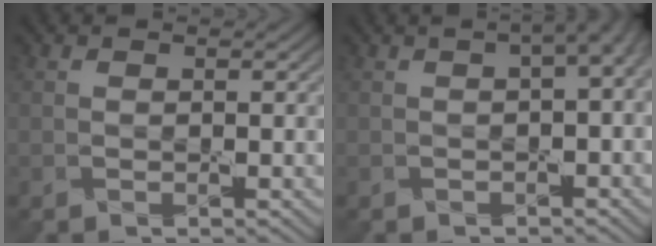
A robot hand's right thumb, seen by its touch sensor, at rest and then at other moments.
{"total": 4.4, "force": [0.9, 1.4, 4.1], "torque": [-0.052, 0.008, 0.014]}